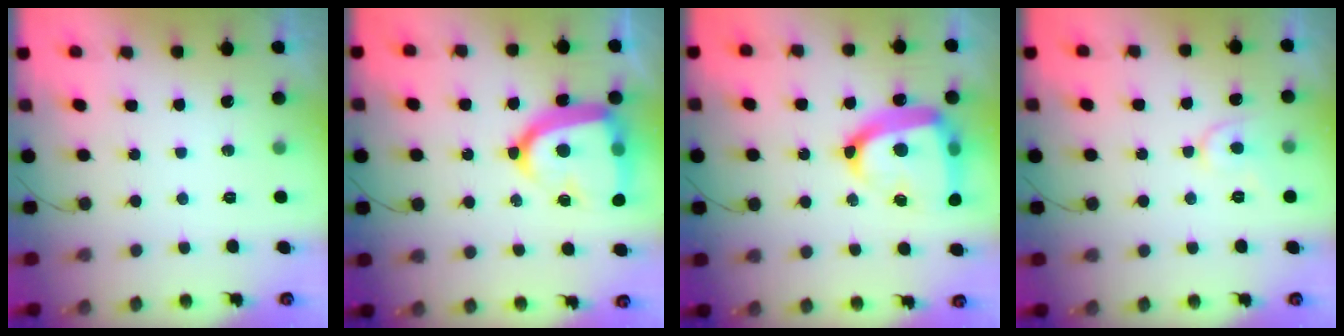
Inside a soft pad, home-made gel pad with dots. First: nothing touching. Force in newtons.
{"total": 21.2, "press": 21.1, "slide": 2.2}
{"total": 21.8, "press": 21.7, "slide": 1.8}
{"total": 6.0, "press": 5.9, "slide": 0.8}